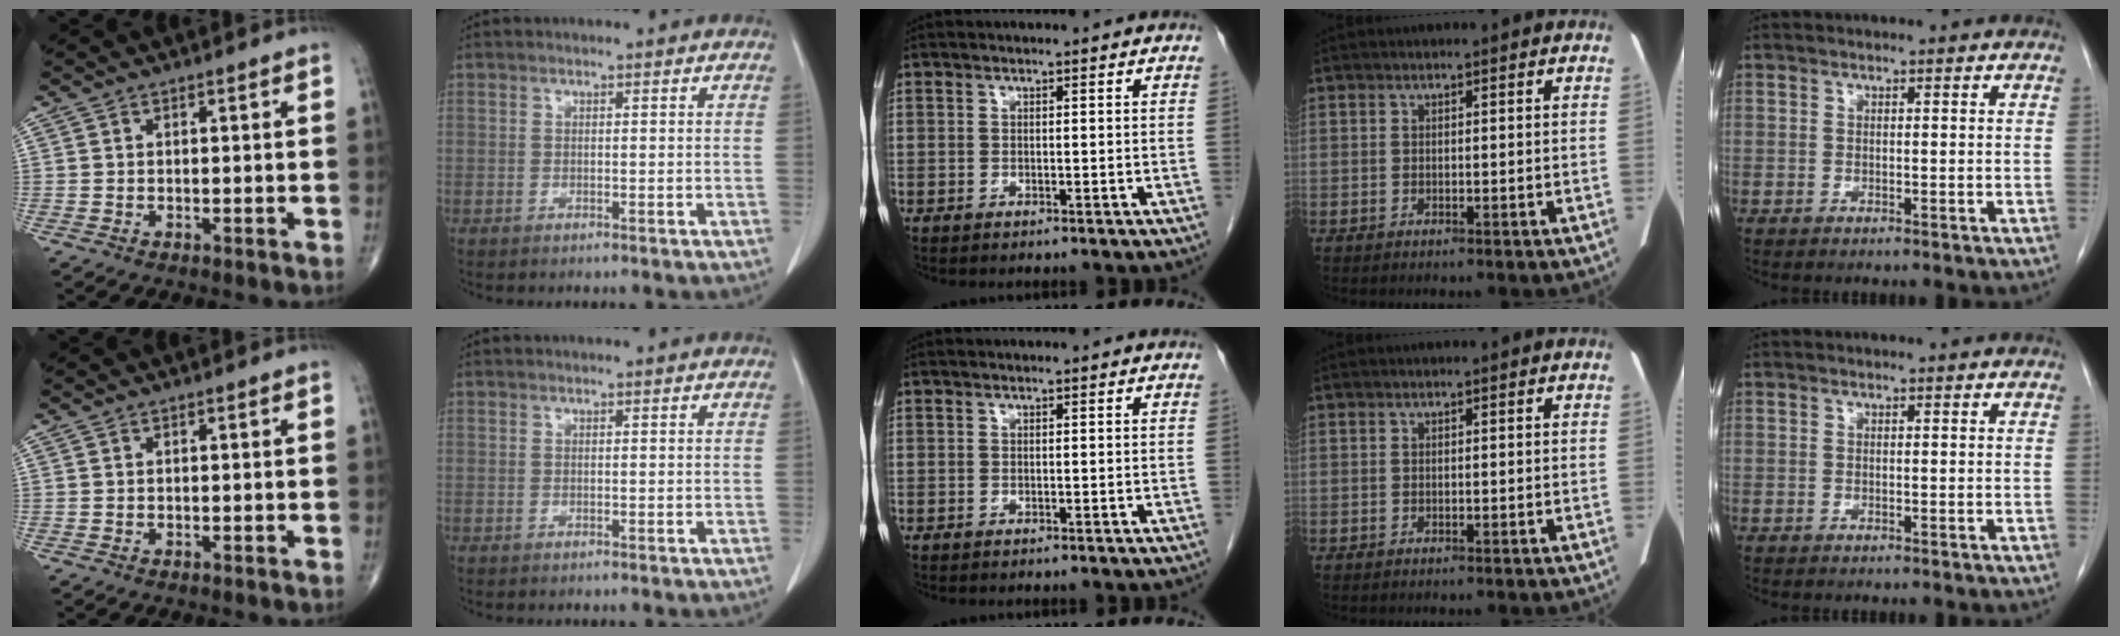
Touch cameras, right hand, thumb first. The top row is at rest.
{}